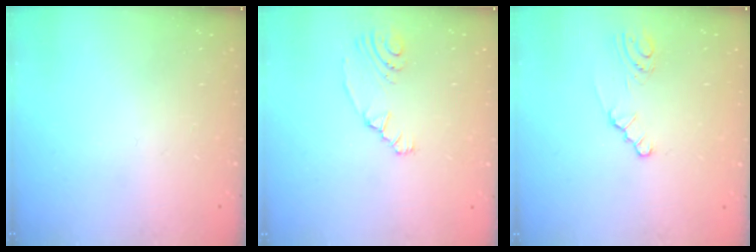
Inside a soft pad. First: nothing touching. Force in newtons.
{"total": 5.4, "press": 2.2, "slide": 4.9}
{"total": 2.2, "press": 2.2, "slide": 0.3}